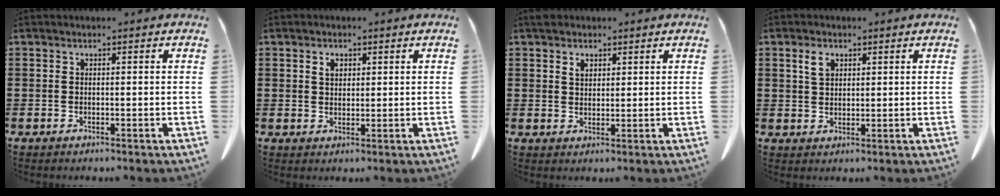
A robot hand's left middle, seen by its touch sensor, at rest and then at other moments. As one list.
[{"total": 2.0, "force": [1.0, 1.2, 1.2], "torque": [-0.019, 0.001, 0.017]}, {"total": 2.4, "force": [1.6, 1.4, 1.1], "torque": [-0.019, 0.001, 0.029]}, {"total": 2.9, "force": [1.6, 1.7, 1.8], "torque": [-0.034, 0.001, 0.028]}]